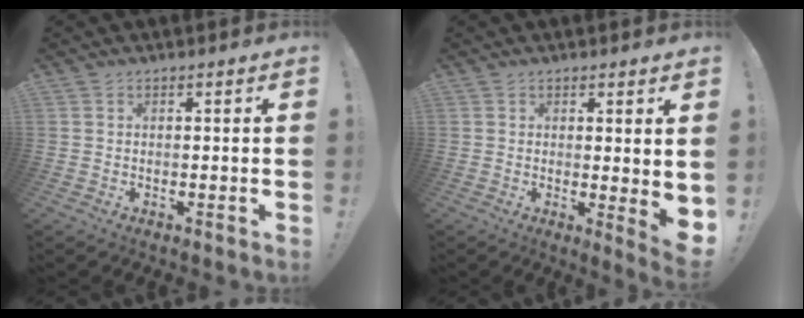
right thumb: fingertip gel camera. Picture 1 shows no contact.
{"total": 4.8, "force": [1.4, 0.8, 4.5], "torque": [-0.046, -0.024, 0.028]}